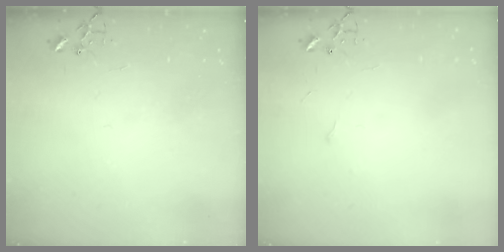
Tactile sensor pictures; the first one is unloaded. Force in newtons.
{"total": 3.2, "press": 3.1, "slide": 0.5}